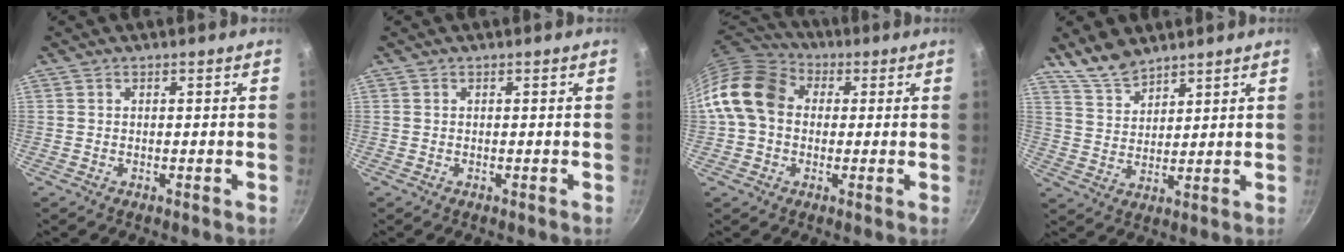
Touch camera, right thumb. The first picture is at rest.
{"total": 0.0}
{"total": 12.9, "force": [1.2, 10.2, 7.8], "torque": [-0.118, 0.028, 0.004]}
{"total": 6.9, "force": [6.0, 2.7, 2.2], "torque": [-0.030, -0.030, 0.122]}